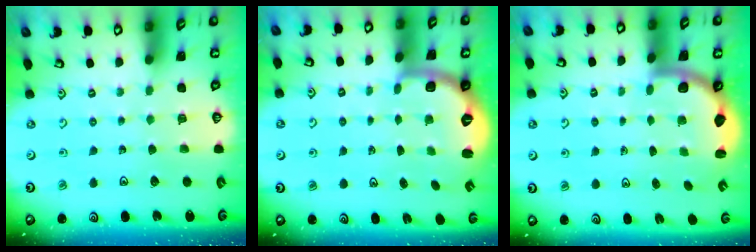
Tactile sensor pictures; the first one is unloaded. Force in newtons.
{"total": 2.8, "press": 1.7, "slide": 2.1}
{"total": 2.6, "press": 2.5, "slide": 0.7}